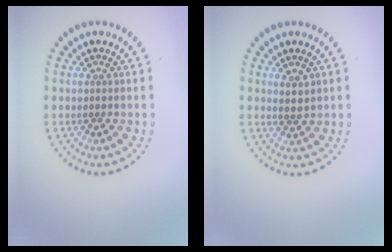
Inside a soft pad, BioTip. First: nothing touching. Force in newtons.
{"total": 1.4, "press": 1.2, "slide": 0.8}